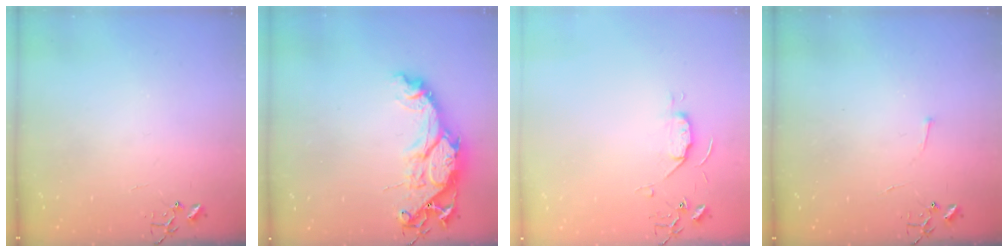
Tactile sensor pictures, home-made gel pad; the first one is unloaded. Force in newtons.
{"total": 14.8, "press": 14.7, "slide": 1.3}
{"total": 5.3, "press": 5.2, "slide": 0.7}
{"total": 2.9, "press": 2.9, "slide": 0.4}